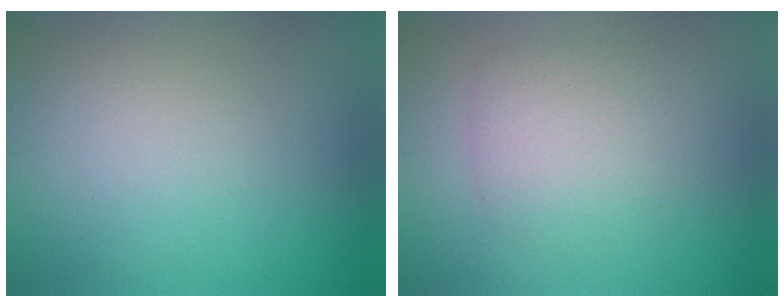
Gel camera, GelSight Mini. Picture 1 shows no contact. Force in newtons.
{"total": 2.9, "press": 2.9, "slide": 0.2}